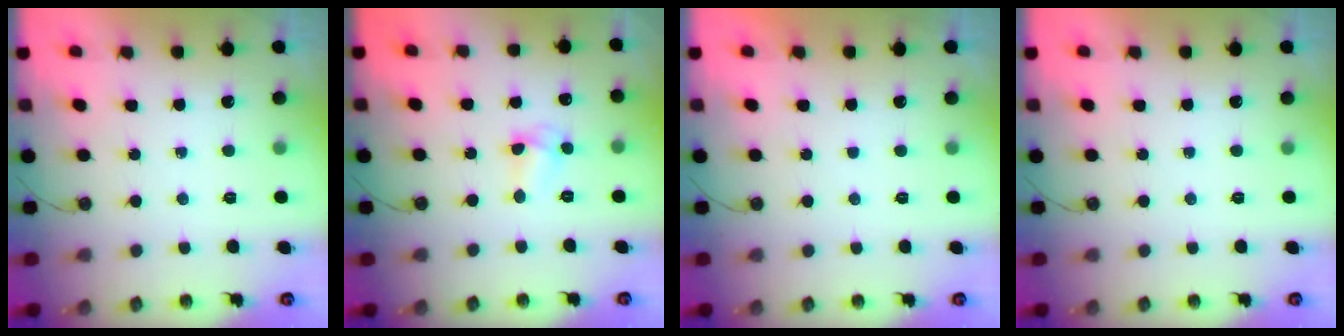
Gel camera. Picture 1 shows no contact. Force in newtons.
{"total": 4.1, "press": 4.1, "slide": 0.0}
{"total": 0.0}
{"total": 0.0}